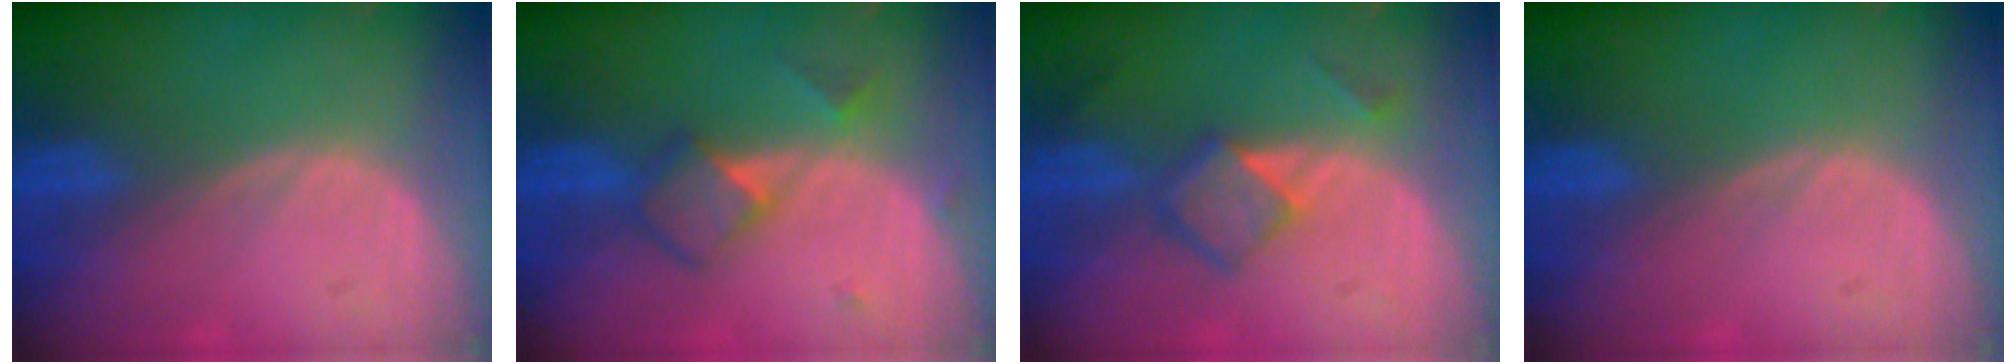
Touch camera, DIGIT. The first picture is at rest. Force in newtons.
{"total": 4.9, "press": 4.8, "slide": 0.9}
{"total": 5.5, "press": 4.8, "slide": 2.8}
{"total": 0.0}